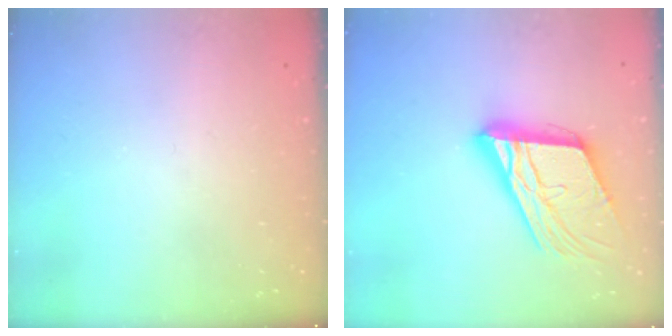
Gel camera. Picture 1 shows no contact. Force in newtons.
{"total": 21.2, "press": 21.0, "slide": 2.9}